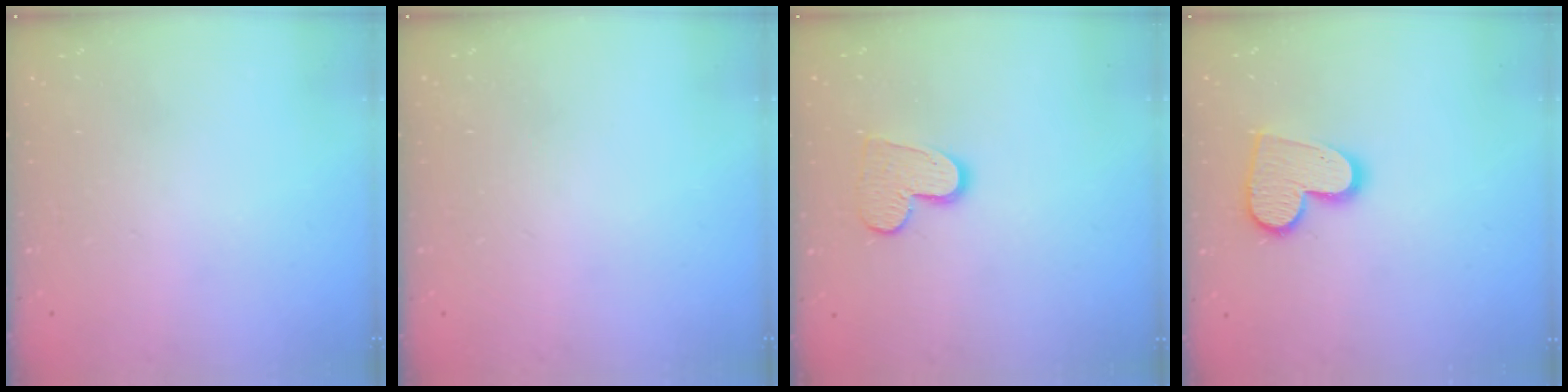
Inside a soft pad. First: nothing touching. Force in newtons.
{"total": 0.0}
{"total": 9.4, "press": 9.4, "slide": 0.6}
{"total": 11.8, "press": 11.8, "slide": 0.8}